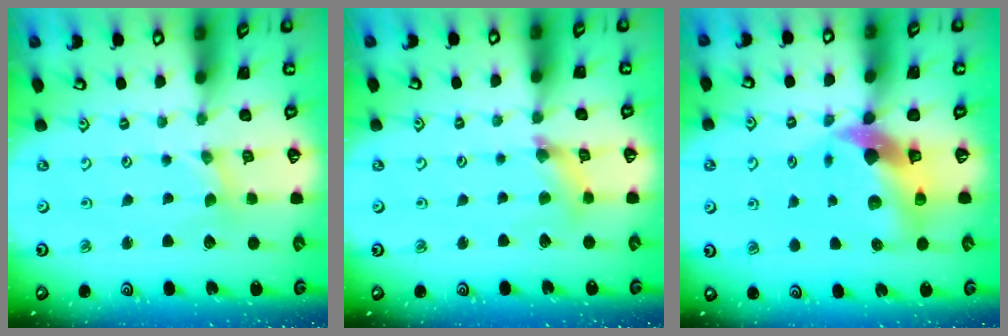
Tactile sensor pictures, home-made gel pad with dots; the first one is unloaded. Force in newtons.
{"total": 5.0, "press": 5.0, "slide": 0.5}
{"total": 10.9, "press": 10.8, "slide": 1.4}